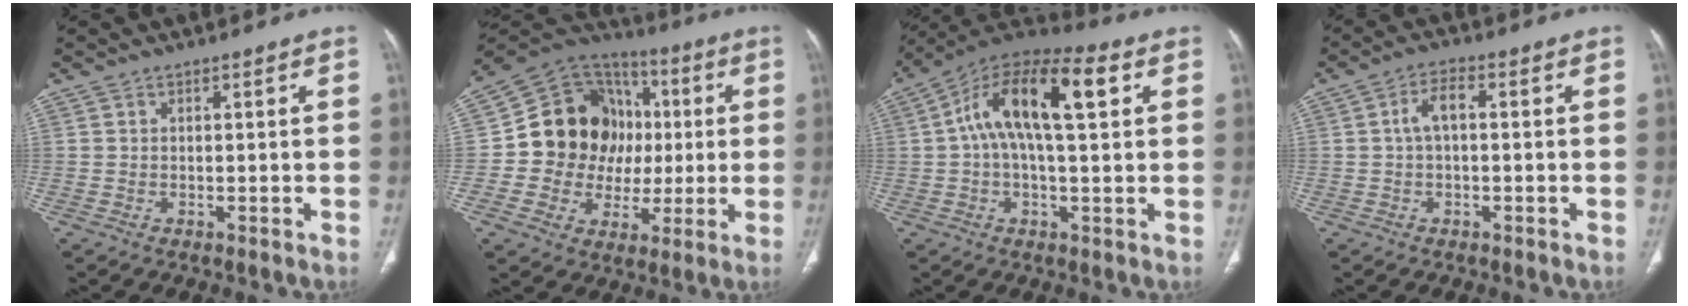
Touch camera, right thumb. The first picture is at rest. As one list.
[{"total": 20.1, "force": [1.3, 16.9, 10.8], "torque": [-0.126, 0.033, 0.029]}, {"total": 16.7, "force": [4.0, 6.8, 14.7], "torque": [-0.250, 0.038, 0.059]}, {"total": 4.0, "force": [0.2, 1.9, 3.5], "torque": [-0.068, 0.015, -0.001]}]